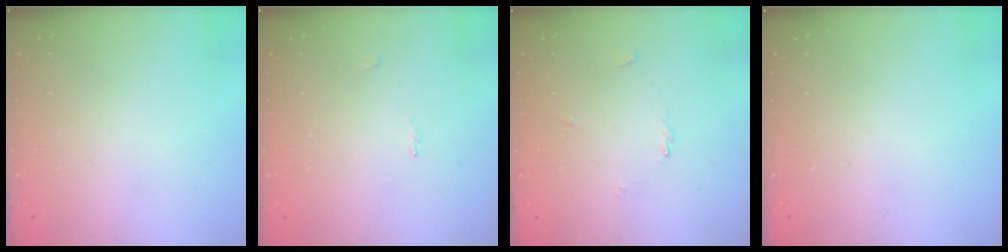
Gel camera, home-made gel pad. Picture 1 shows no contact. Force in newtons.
{"total": 0.0}
{"total": 1.2, "press": 1.1, "slide": 0.4}
{"total": 0.0}